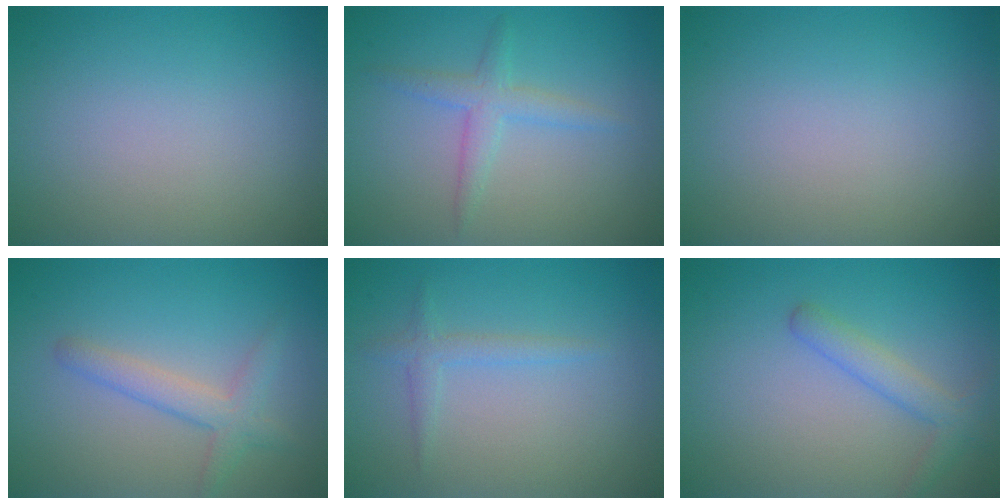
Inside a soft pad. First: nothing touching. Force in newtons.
{"total": 2.2, "press": 2.2, "slide": 0.2}
{"total": 0.0}
{"total": 2.7, "press": 2.6, "slide": 0.1}
{"total": 1.4, "press": 1.4, "slide": 0.1}
{"total": 2.4, "press": 2.4, "slide": 0.1}